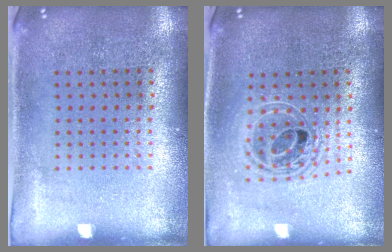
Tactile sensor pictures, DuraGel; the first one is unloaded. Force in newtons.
{"total": 1.7, "press": 1.4, "slide": 0.9}